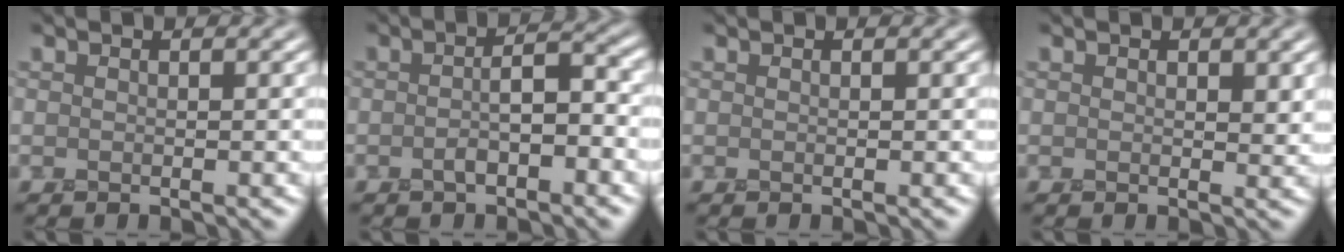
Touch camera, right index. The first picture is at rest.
{"total": 2.7, "force": [-1.0, 1.0, 2.4], "torque": [-0.048, 0.006, -0.019]}
{"total": 0.0}
{"total": 1.1, "force": [0.5, 0.6, 0.8], "torque": [-0.012, 0.001, 0.007]}